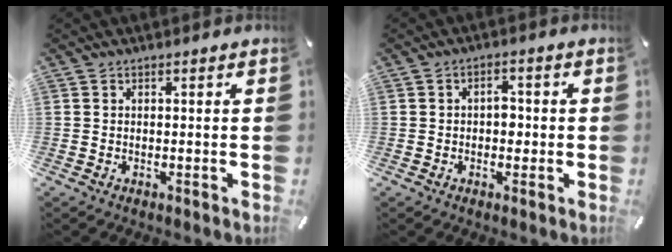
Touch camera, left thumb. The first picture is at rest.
{"total": 3.3, "force": [-0.2, 2.3, 2.3], "torque": [-0.029, 0.002, -0.009]}